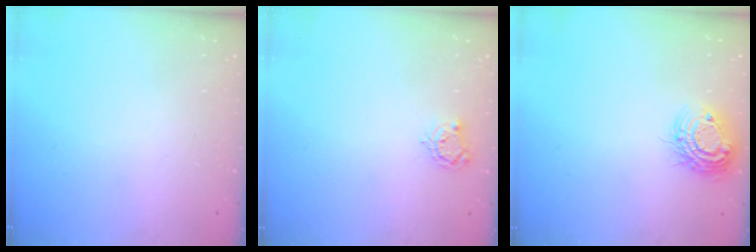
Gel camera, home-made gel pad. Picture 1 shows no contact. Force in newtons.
{"total": 4.5, "press": 4.4, "slide": 0.2}
{"total": 11.3, "press": 11.3, "slide": 0.6}